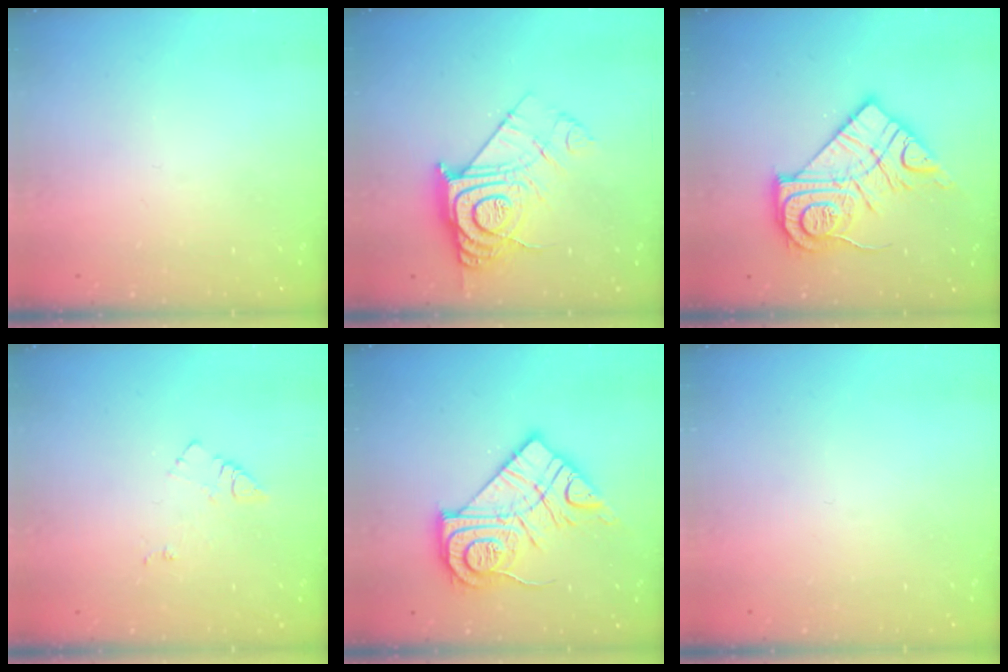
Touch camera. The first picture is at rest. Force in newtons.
{"total": 15.3, "press": 15.2, "slide": 1.1}
{"total": 18.2, "press": 18.1, "slide": 1.2}
{"total": 6.2, "press": 6.2, "slide": 0.8}
{"total": 18.2, "press": 18.1, "slide": 1.2}
{"total": 0.0}